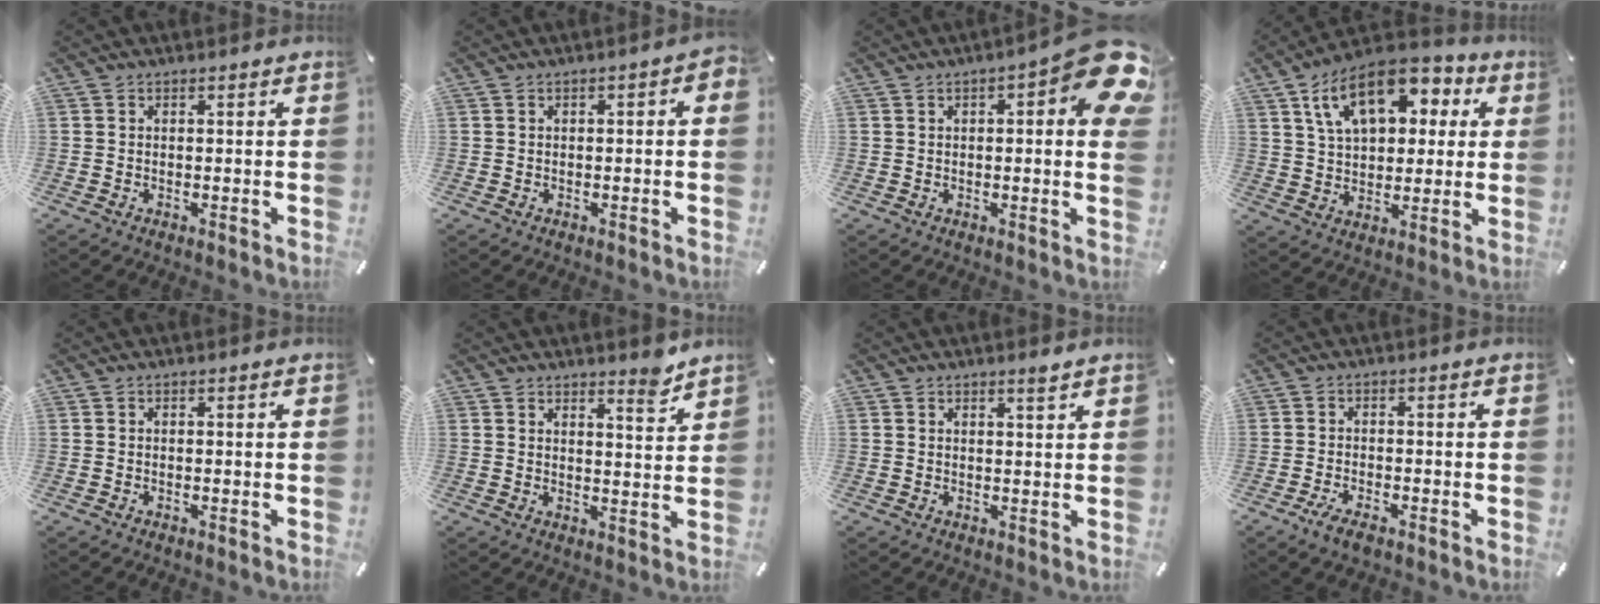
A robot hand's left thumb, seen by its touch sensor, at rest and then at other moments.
{"total": 1.8, "force": [-0.4, 0.8, 1.5], "torque": [-0.025, 0.005, -0.008]}
{"total": 11.8, "force": [4.6, 3.5, 10.3], "torque": [-0.125, -0.030, 0.074]}
{"total": 16.6, "force": [7.3, 10.2, 10.8], "torque": [-0.193, -0.009, 0.131]}
{"total": 0.0}
{"total": 4.9, "force": [4.5, 1.3, 1.4], "torque": [0.002, -0.041, 0.075]}
{"total": 1.7, "force": [1.6, 0.0, 0.6], "torque": [-0.004, -0.007, 0.027]}
{"total": 3.3, "force": [-2.2, 1.2, 2.1], "torque": [-0.046, 0.007, -0.043]}